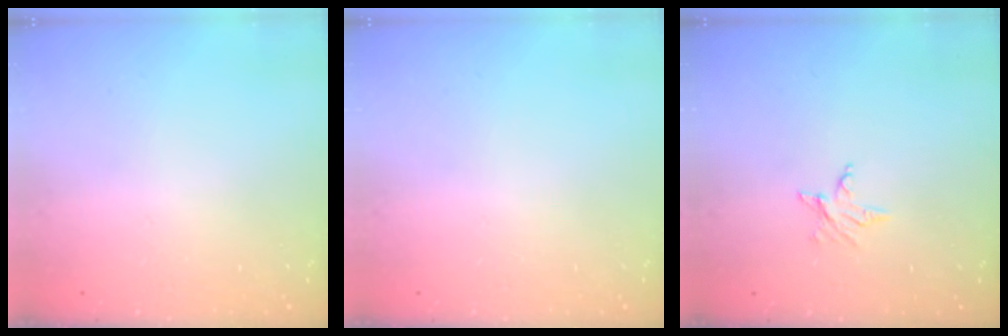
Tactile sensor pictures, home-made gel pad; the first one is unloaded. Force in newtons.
{"total": 0.0}
{"total": 2.5, "press": 2.5, "slide": 0.4}